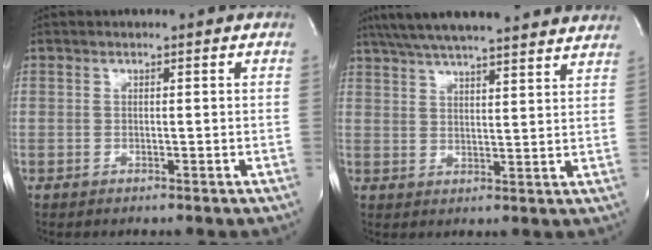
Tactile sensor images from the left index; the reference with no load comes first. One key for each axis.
{"total": 22.5, "fx": 19.8, "fy": 2.2, "fz": 10.5, "tx": -0.178, "ty": 0.035, "tz": 0.268}